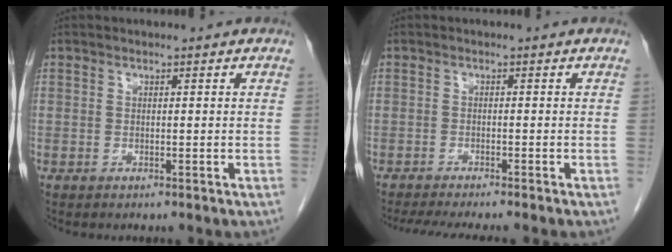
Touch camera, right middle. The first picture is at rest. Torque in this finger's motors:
{"motor_torque": [0.38, -0.28, 0.08, 0.02]}